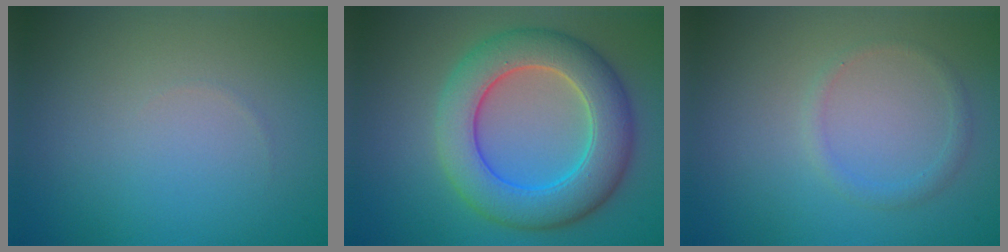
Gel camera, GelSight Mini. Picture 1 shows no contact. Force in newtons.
{"total": 8.0, "press": 8.0, "slide": 0.1}
{"total": 1.2, "press": 1.2, "slide": 0.1}